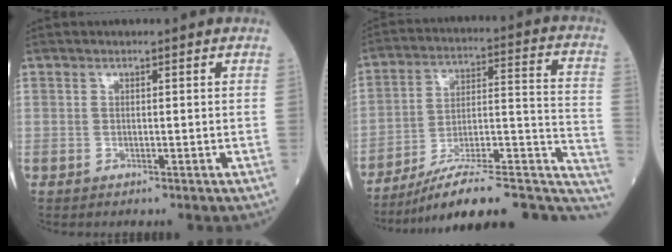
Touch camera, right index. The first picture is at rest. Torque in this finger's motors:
{"motor_torque": [-0.60, -1.51, -0.21, -0.21]}